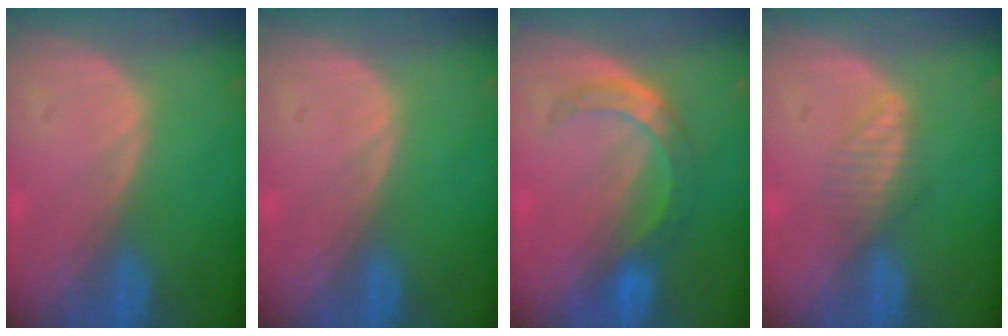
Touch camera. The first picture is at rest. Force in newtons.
{"total": 0.0}
{"total": 5.6, "press": 5.4, "slide": 1.2}
{"total": 2.7, "press": 2.7, "slide": 0.2}